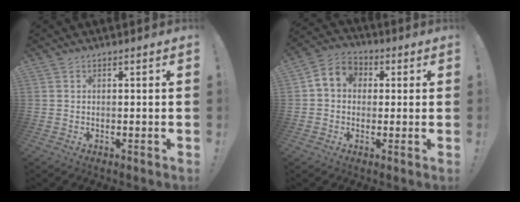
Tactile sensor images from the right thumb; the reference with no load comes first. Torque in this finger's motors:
{"motor_torque": [0.26, 0.56, 0.67, -0.24, 0.00]}